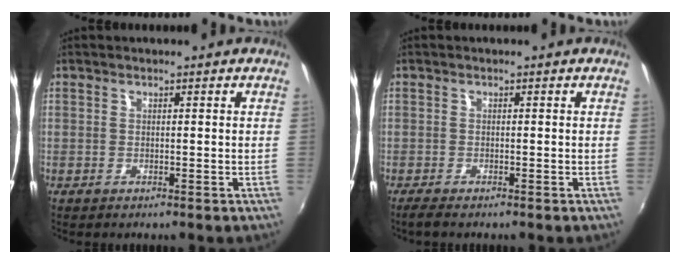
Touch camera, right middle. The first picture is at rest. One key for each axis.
{"total": 1.8, "fx": -1.5, "fy": 0.2, "fz": 1.0, "tx": -0.022, "ty": -0.008, "tz": -0.028}